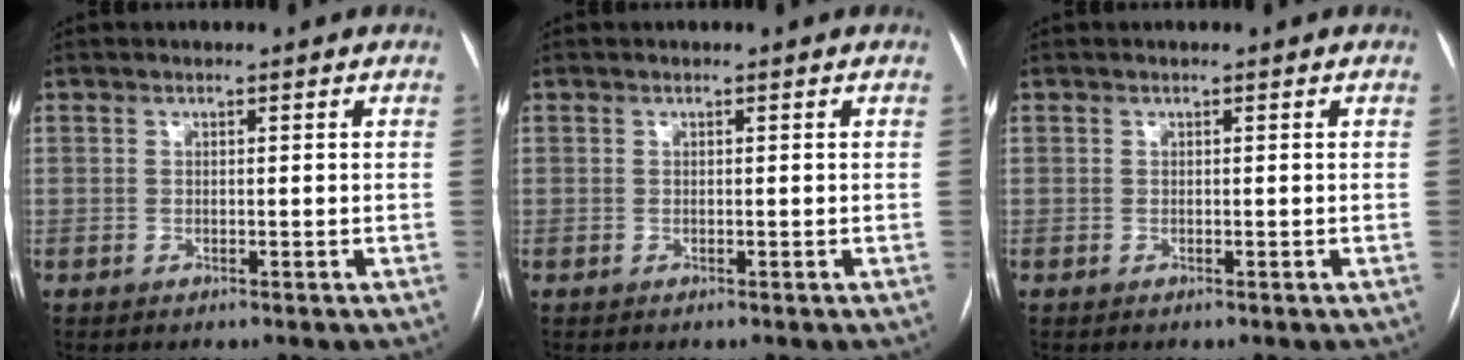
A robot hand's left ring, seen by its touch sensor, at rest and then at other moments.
{"total": 0.0}
{"total": 0.0}